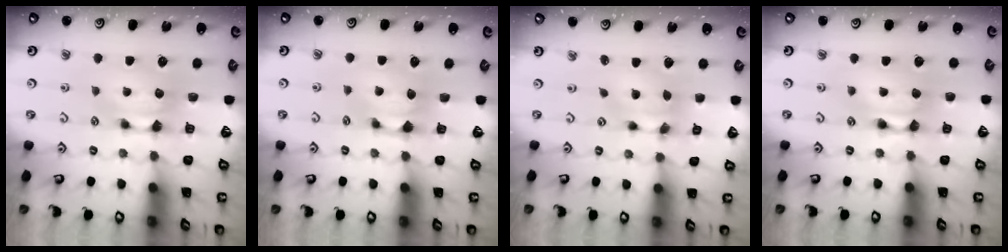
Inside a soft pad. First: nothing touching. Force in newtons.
{"total": 0.9, "press": 0.2, "slide": 0.8}
{"total": 5.2, "press": 4.8, "slide": 2.0}
{"total": 2.1, "press": 2.1, "slide": 0.1}